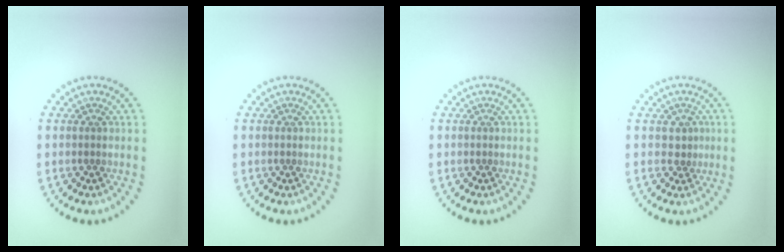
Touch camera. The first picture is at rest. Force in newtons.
{"total": 0.0}
{"total": 0.0}
{"total": 1.3, "press": 1.0, "slide": 0.8}